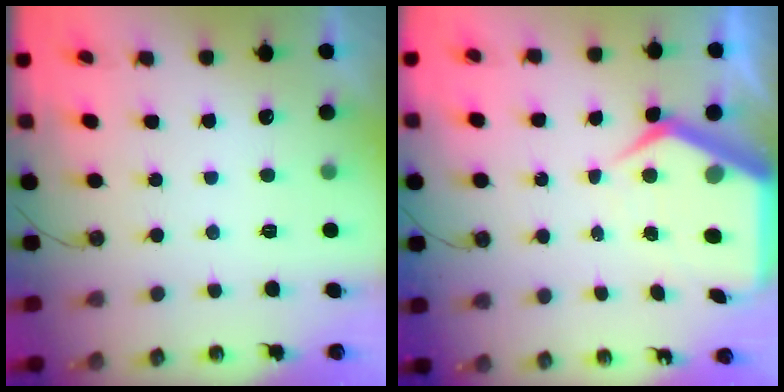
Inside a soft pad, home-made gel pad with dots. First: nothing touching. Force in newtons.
{"total": 8.2, "press": 8.2, "slide": 0.6}